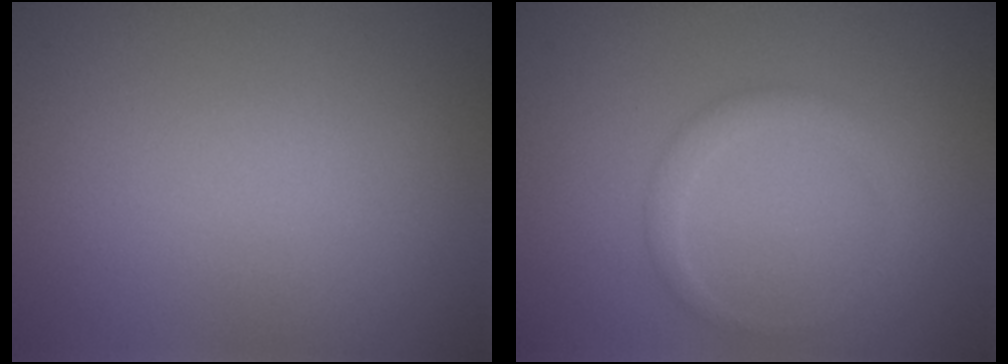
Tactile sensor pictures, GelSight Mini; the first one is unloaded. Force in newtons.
{"total": 1.6, "press": 1.6, "slide": 0.0}